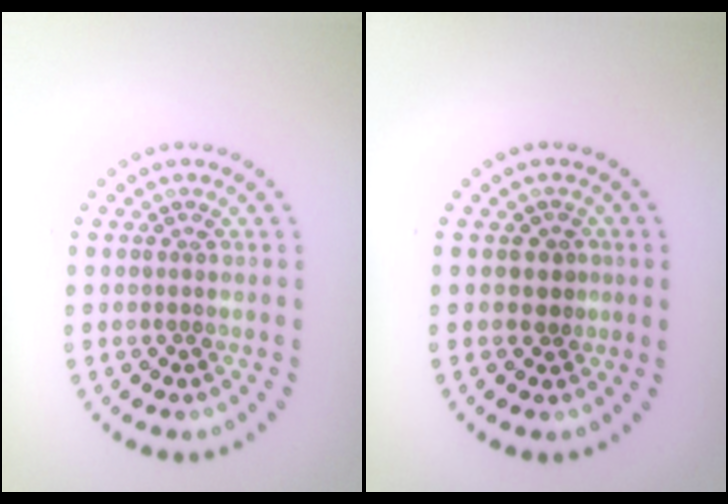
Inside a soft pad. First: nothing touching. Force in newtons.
{"total": 1.5, "press": 1.3, "slide": 0.7}